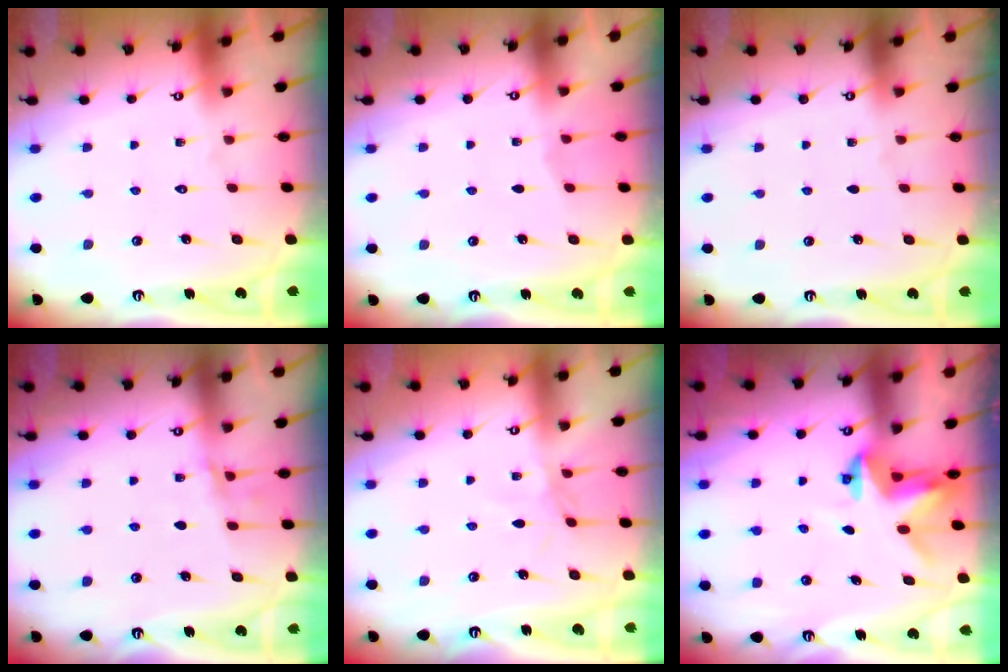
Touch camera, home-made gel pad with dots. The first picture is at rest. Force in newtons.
{"total": 1.4, "press": 1.4, "slide": 0.3}
{"total": 0.0}
{"total": 4.0, "press": 3.8, "slide": 1.1}
{"total": 1.7, "press": 1.7, "slide": 0.5}
{"total": 3.2, "press": 3.2, "slide": 0.1}